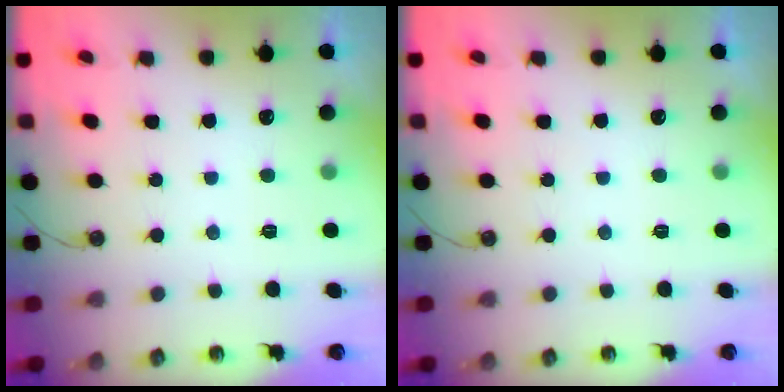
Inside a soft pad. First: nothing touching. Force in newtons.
{"total": 0.0}